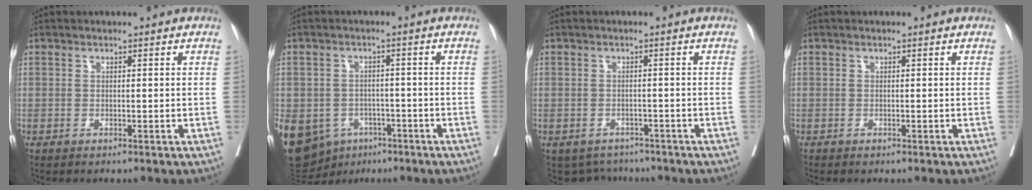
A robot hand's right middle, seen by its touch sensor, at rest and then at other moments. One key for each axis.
{"total": 21.1, "fx": -9.5, "fy": 16.7, "fz": 8.9, "tx": -0.281, "ty": -0.006, "tz": -0.128}
{"total": 4.3, "fx": -3.7, "fy": 2.3, "fz": -0.1, "tx": 0.008, "ty": 0.006, "tz": -0.049}
{"total": 0.0}